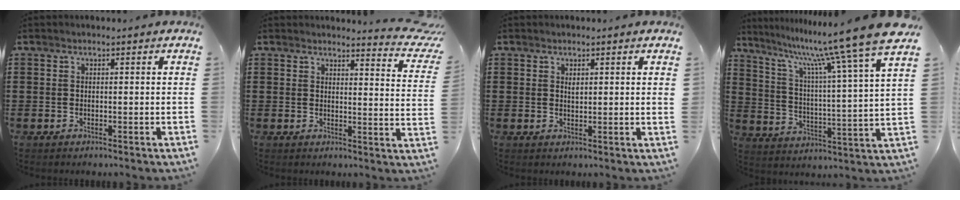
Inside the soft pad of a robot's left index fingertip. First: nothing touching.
{"total": 3.8, "force": [3.6, 0.1, 1.3], "torque": [-0.025, -0.023, 0.060]}
{"total": 1.4, "force": [0.7, 0.2, 1.1], "torque": [-0.016, -0.002, 0.011]}
{"total": 12.2, "force": [10.2, -1.2, 6.5], "torque": [-0.150, -0.072, 0.156]}